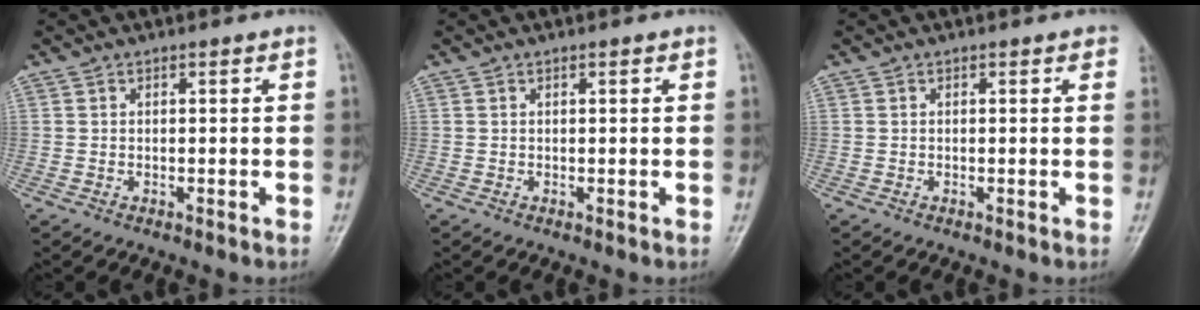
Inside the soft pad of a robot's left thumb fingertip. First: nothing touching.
{"total": 0.6, "force": [0.3, 0.1, 0.5], "torque": [-0.008, 0.000, 0.004]}
{"total": 1.6, "force": [1.0, 0.6, 1.1], "torque": [-0.005, 0.003, 0.006]}